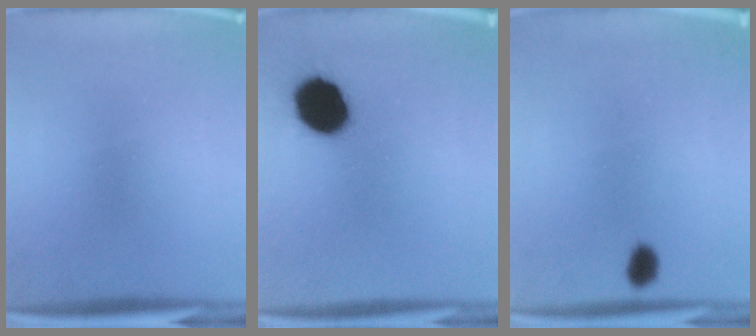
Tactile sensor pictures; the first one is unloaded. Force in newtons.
{"total": 14.6}
{"total": 2.4}